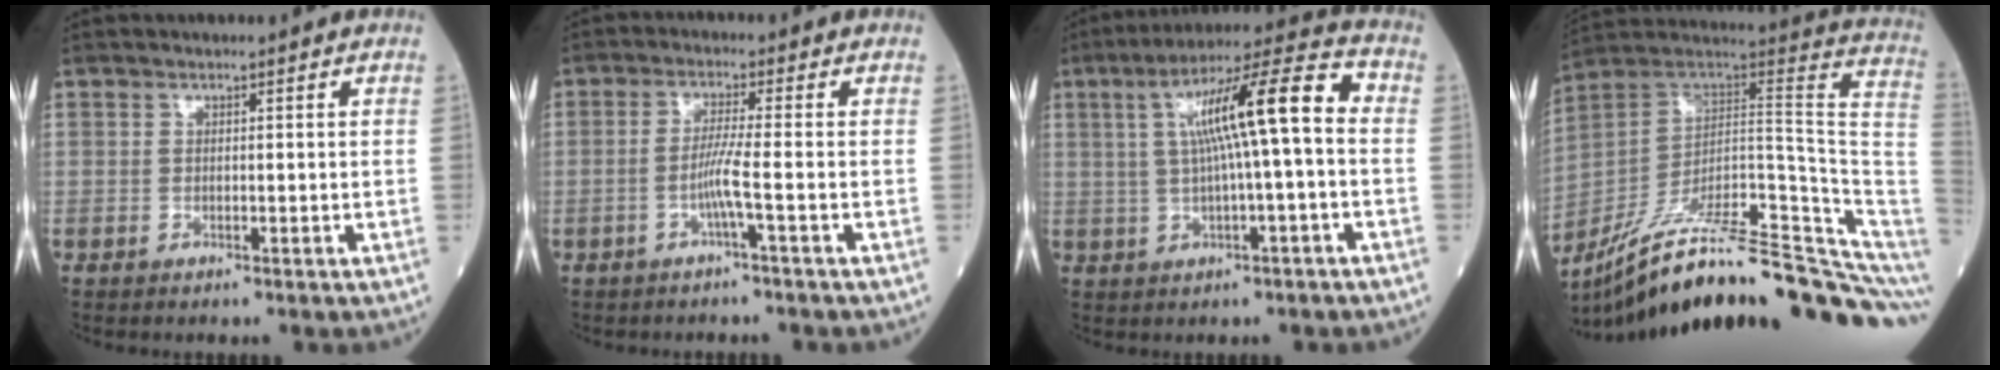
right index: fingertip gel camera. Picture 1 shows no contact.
{"total": 3.5, "force": [-1.2, -1.1, 3.1], "torque": [-0.065, 0.001, -0.023]}
{"total": 12.9, "force": [1.1, 0.8, 12.9], "torque": [-0.212, 0.035, 0.016]}
{"total": 28.5, "force": [-21.2, 2.4, 18.9], "torque": [-0.176, 0.029, -0.318]}